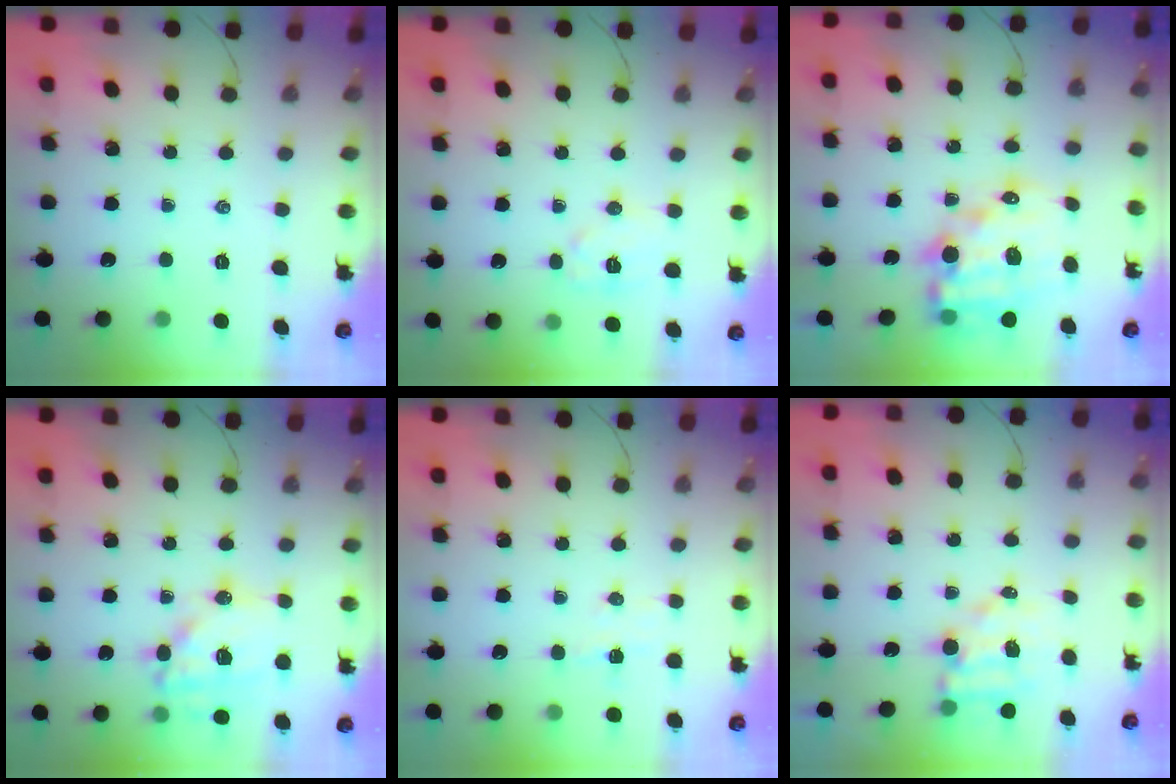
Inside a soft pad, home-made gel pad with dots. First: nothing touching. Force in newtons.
{"total": 7.2, "press": 7.2, "slide": 0.3}
{"total": 16.1, "press": 15.8, "slide": 3.4}
{"total": 15.5, "press": 15.2, "slide": 2.9}
{"total": 5.2, "press": 5.0, "slide": 1.3}
{"total": 7.3, "press": 7.2, "slide": 0.8}